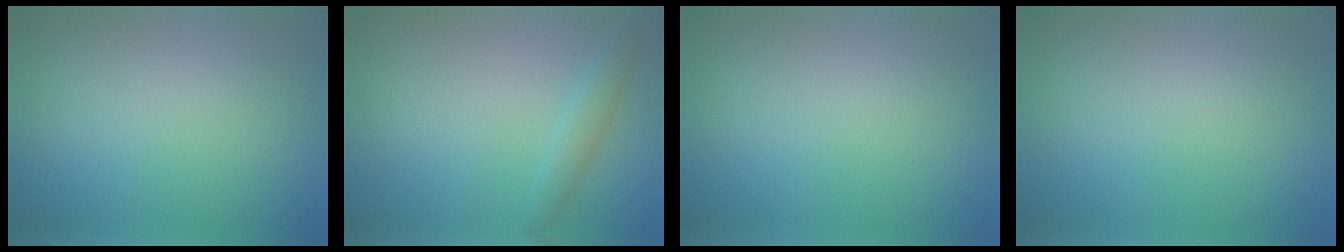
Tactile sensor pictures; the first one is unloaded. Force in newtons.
{"total": 1.6, "press": 1.6, "slide": 0.0}
{"total": 0.0}
{"total": 0.0}